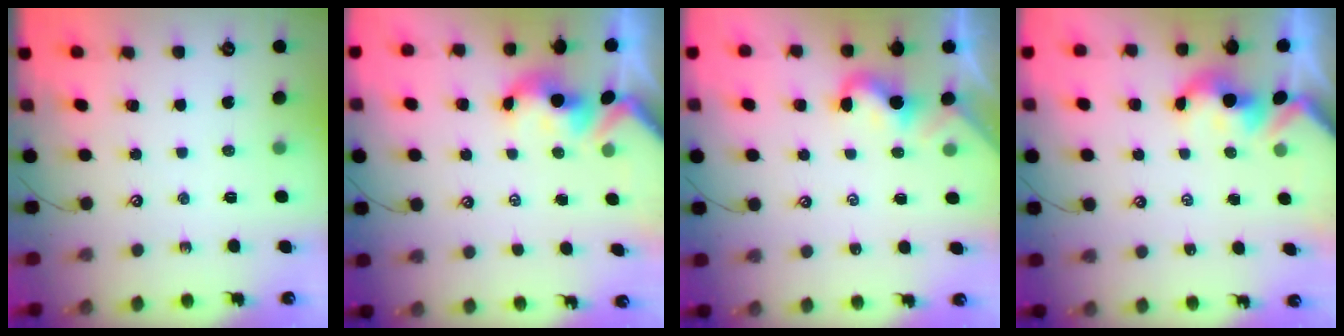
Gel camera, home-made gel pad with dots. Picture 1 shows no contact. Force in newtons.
{"total": 1.7, "press": 1.5, "slide": 0.7}
{"total": 0.5, "press": 0.4, "slide": 0.4}
{"total": 1.5, "press": 1.5, "slide": 0.3}